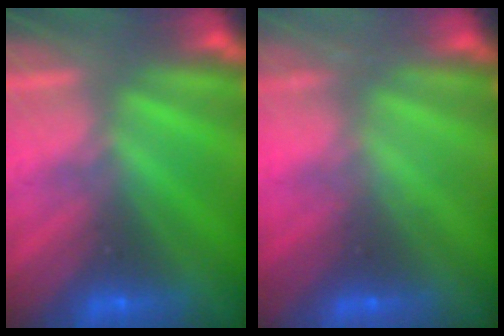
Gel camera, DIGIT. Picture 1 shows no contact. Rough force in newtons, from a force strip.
{"total": 2.3}